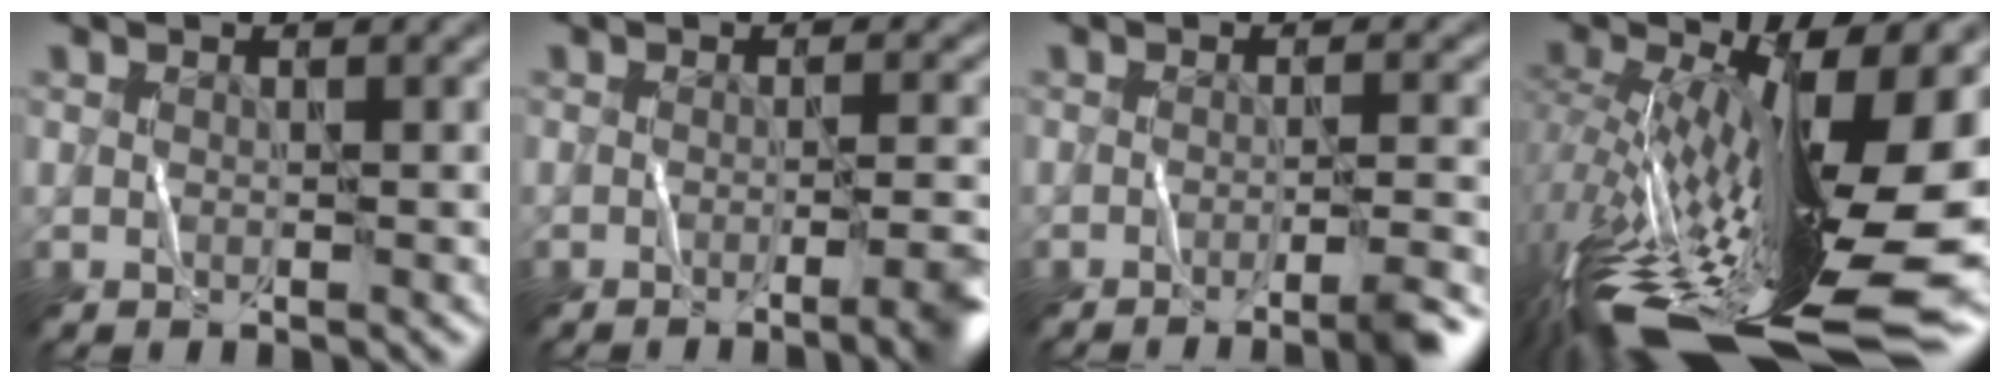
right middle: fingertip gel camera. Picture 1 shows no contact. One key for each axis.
{"total": 4.2, "fx": -1.9, "fy": 0.9, "fz": 3.7, "tx": -0.037, "ty": -0.001, "tz": -0.030}
{"total": 4.5, "fx": -2.6, "fy": 0.7, "fz": 3.6, "tx": -0.049, "ty": 0.000, "tz": -0.044}
{"total": 18.6, "fx": -4.1, "fy": 6.1, "fz": 17.1, "tx": -0.299, "ty": -0.015, "tz": -0.070}